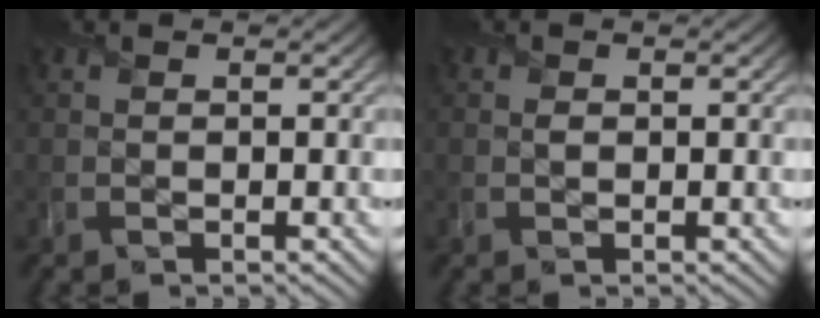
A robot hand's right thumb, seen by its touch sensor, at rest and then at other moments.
{"total": 0.7, "force": [0.0, 0.5, 0.4], "torque": [-0.007, -0.003, -0.002]}